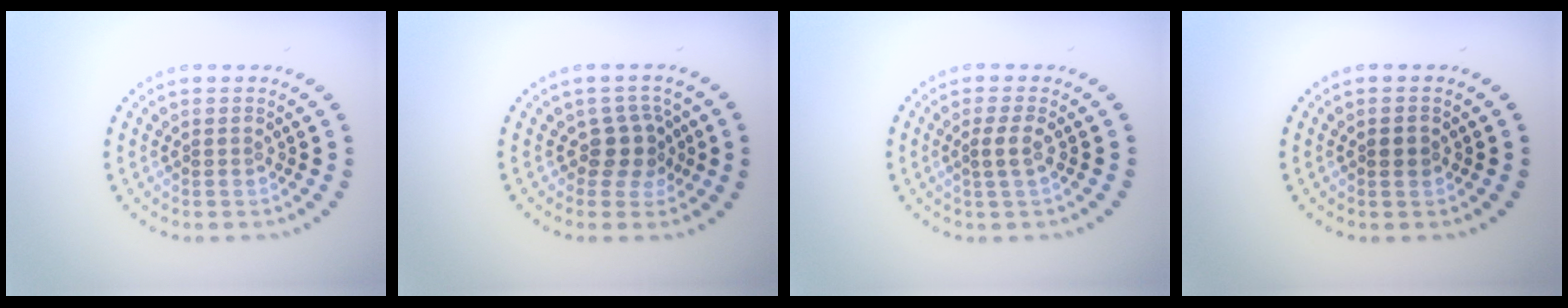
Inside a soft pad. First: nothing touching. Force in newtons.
{"total": 2.5, "press": 1.9, "slide": 1.5}
{"total": 1.6, "press": 1.3, "slide": 1.0}
{"total": 1.0, "press": 1.0, "slide": 0.1}